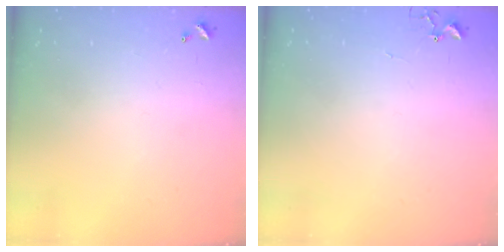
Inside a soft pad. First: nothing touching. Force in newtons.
{"total": 5.1, "press": 5.1, "slide": 0.3}